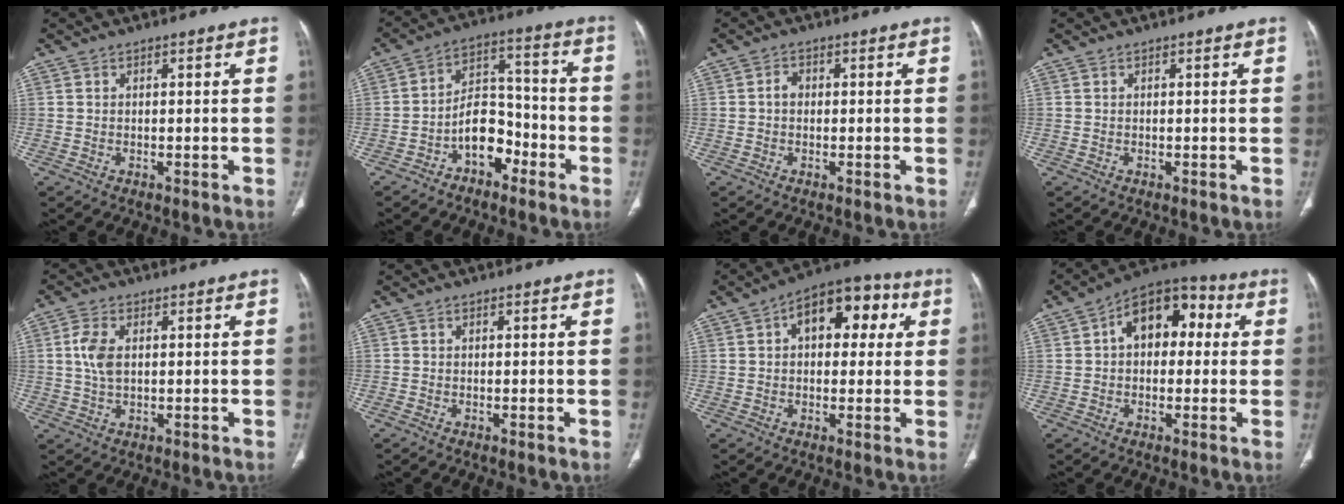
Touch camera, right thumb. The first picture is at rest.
{"total": 9.4, "force": [-4.7, 5.9, 5.6], "torque": [-0.063, 0.056, -0.085]}
{"total": 1.7, "force": [-0.1, 1.4, 1.1], "torque": [-0.011, 0.008, -0.005]}
{"total": 0.0}
{"total": 5.4, "force": [0.9, 3.1, 4.3], "torque": [-0.100, 0.002, 0.016]}
{"total": 0.5, "force": [-0.2, 0.2, 0.4], "torque": [-0.009, -0.002, -0.005]}
{"total": 13.3, "force": [3.7, 7.8, 10.1], "torque": [-0.103, 0.027, 0.046]}
{"total": 13.0, "force": [2.4, 8.4, 9.7], "torque": [-0.106, 0.036, 0.024]}